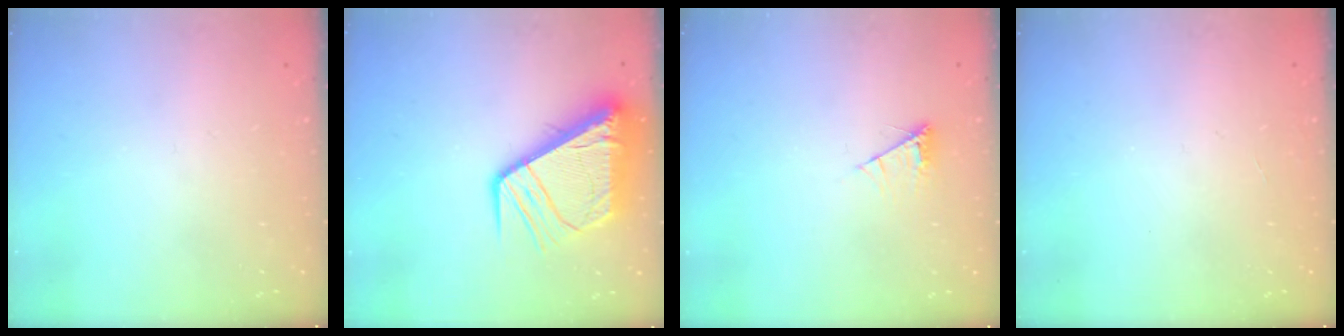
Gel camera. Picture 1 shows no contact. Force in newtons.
{"total": 15.4, "press": 15.3, "slide": 1.7}
{"total": 5.2, "press": 5.1, "slide": 0.8}
{"total": 0.0}